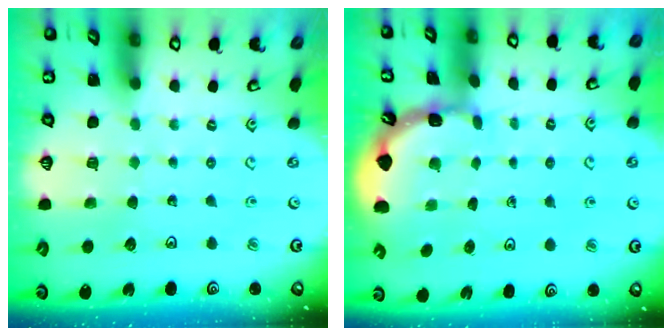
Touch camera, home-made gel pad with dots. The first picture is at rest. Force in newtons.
{"total": 1.8, "press": 1.8, "slide": 0.1}